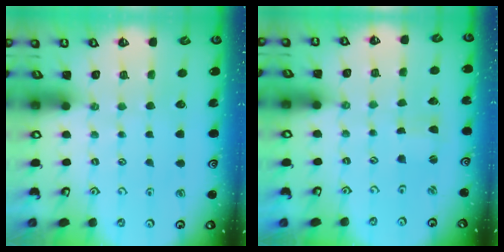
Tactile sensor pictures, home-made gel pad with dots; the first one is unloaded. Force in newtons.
{"total": 0.5, "press": 0.4, "slide": 0.3}